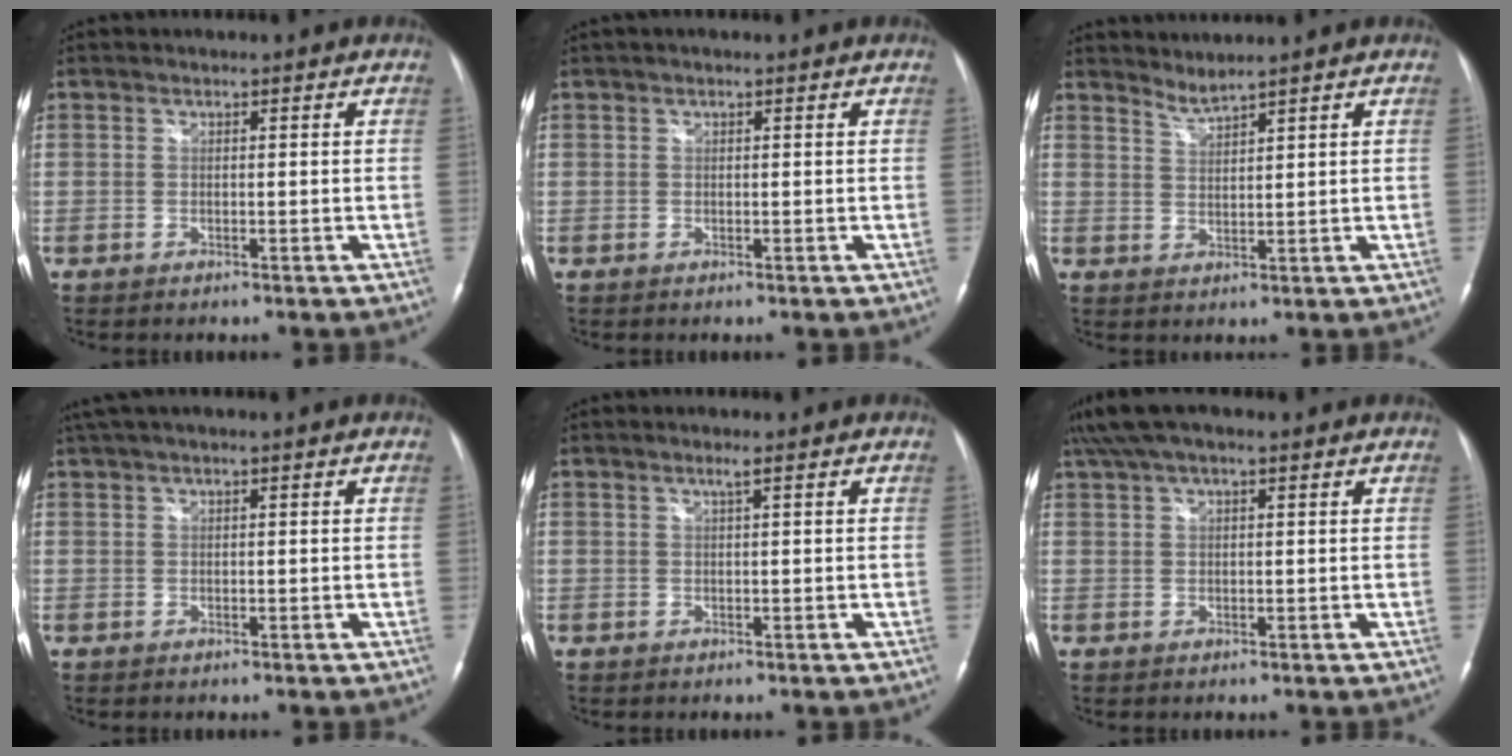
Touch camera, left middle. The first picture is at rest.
{"total": 0.7, "force": [0.5, 0.1, 0.5], "torque": [-0.013, 0.007, 0.007]}
{"total": 2.3, "force": [2.1, -0.8, 0.1], "torque": [-0.006, -0.006, 0.047]}
{"total": 3.5, "force": [2.4, 0.1, 2.6], "torque": [-0.056, 0.035, 0.046]}
{"total": 0.9, "force": [0.5, -0.2, 0.8], "torque": [-0.019, 0.000, 0.010]}
{"total": 6.8, "force": [4.8, 1.7, 4.5], "torque": [-0.092, 0.046, 0.085]}